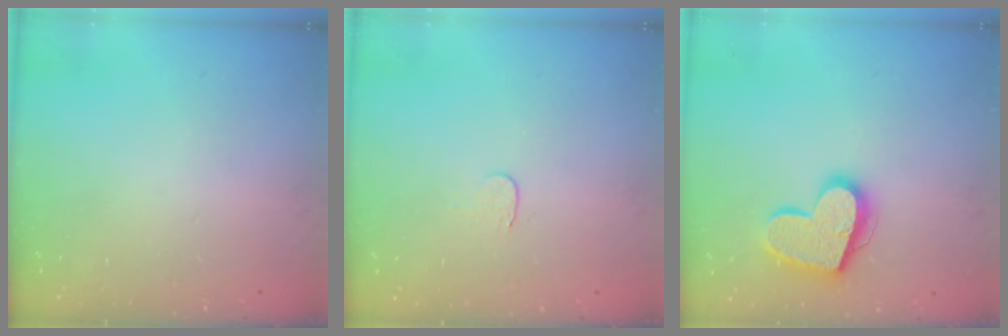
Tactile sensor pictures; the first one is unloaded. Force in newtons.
{"total": 3.3, "press": 3.3, "slide": 0.4}
{"total": 17.9, "press": 17.9, "slide": 1.3}